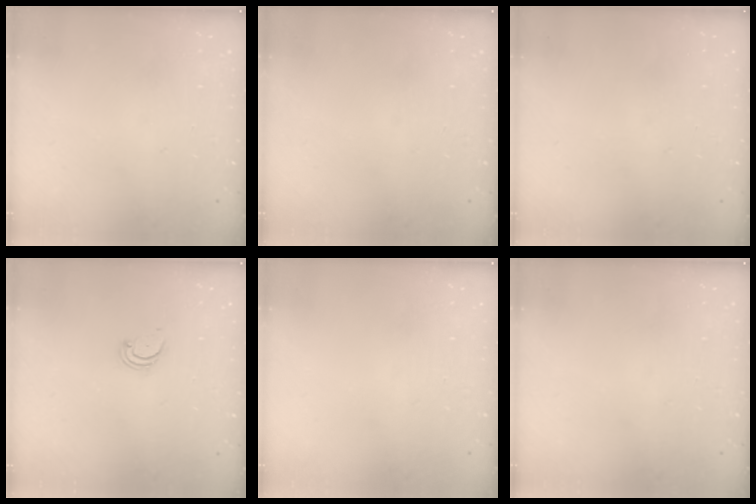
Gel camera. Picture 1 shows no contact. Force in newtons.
{"total": 0.0}
{"total": 0.0}
{"total": 2.6, "press": 2.5, "slide": 0.5}
{"total": 0.0}
{"total": 0.0}